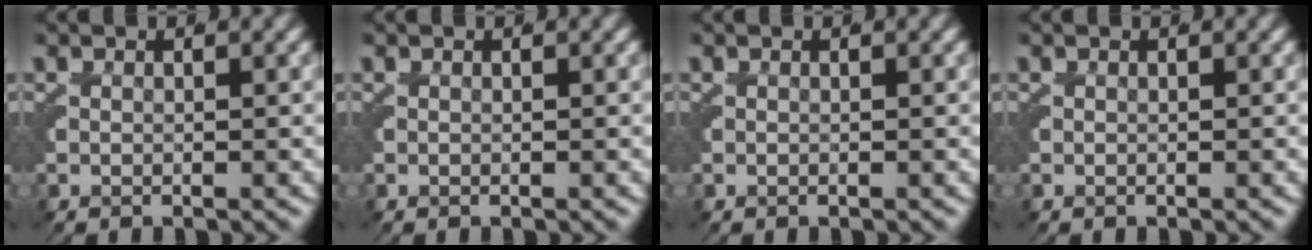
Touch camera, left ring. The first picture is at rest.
{"total": 0.0}
{"total": 0.0}
{"total": 0.0}